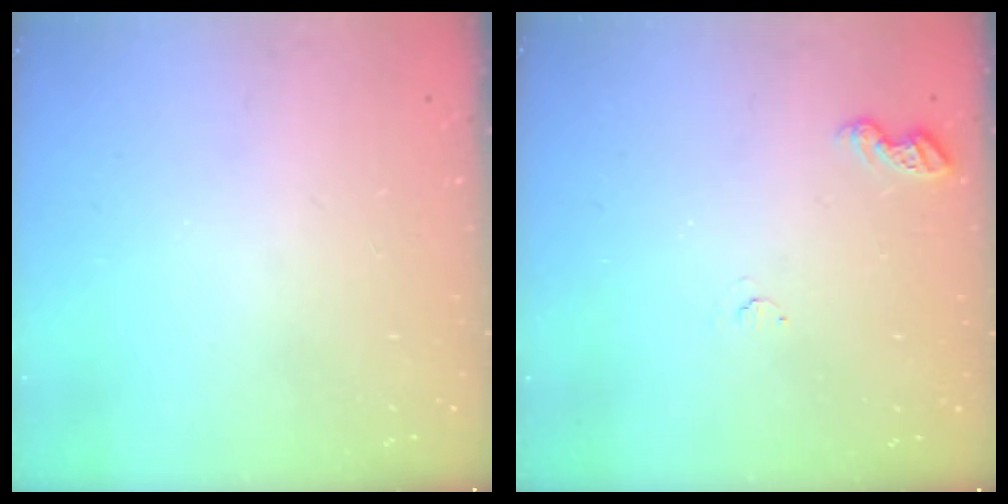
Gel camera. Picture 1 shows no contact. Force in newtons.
{"total": 4.1, "press": 4.1, "slide": 0.6}